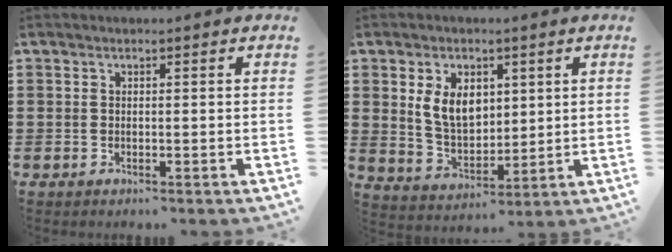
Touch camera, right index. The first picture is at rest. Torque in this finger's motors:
{"motor_torque": [0.78, 0.37, 0.45, 0.17]}